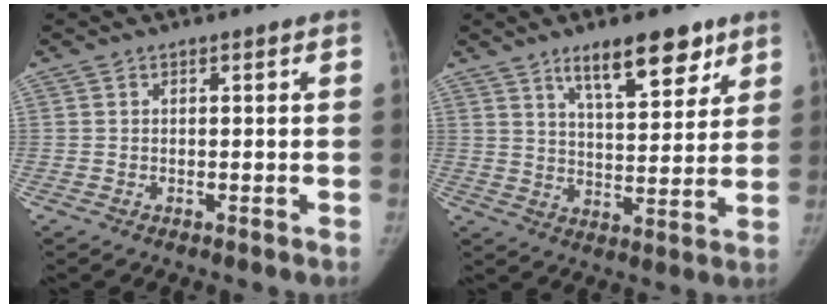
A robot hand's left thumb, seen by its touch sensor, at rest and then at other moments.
{"total": 12.4, "force": [8.0, 4.5, 8.4], "torque": [-0.100, -0.042, 0.132]}